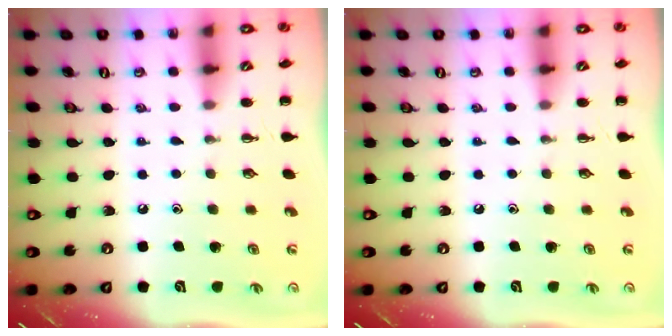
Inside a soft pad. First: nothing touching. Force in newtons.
{"total": 0.0}